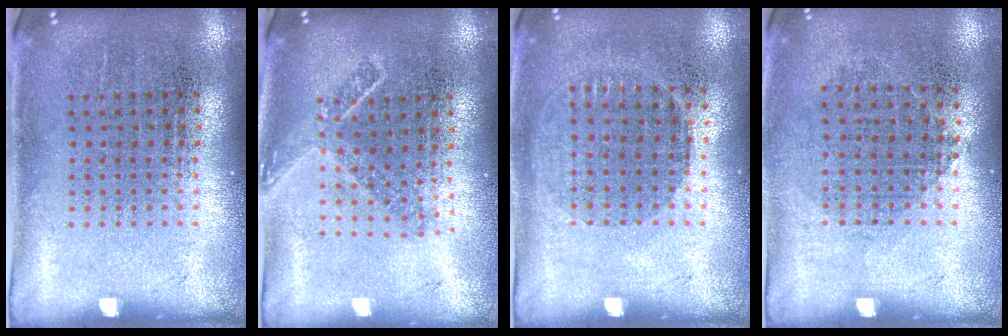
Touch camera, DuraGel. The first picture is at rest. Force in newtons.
{"total": 1.6, "press": 1.2, "slide": 1.1}
{"total": 1.0, "press": 0.9, "slide": 0.4}
{"total": 0.8, "press": 0.7, "slide": 0.4}